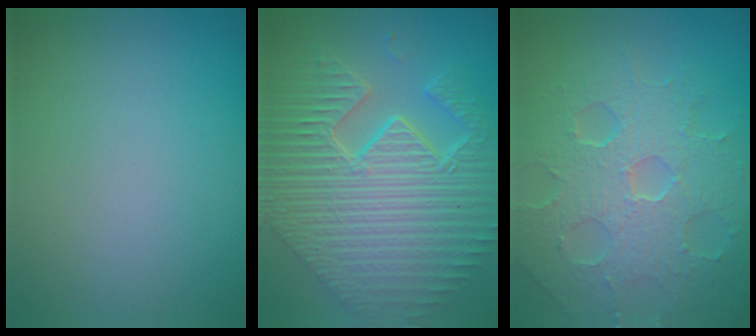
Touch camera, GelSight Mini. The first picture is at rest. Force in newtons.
{"total": 11.8, "press": 7.8, "slide": 8.9}
{"total": 8.1, "press": 5.7, "slide": 5.7}